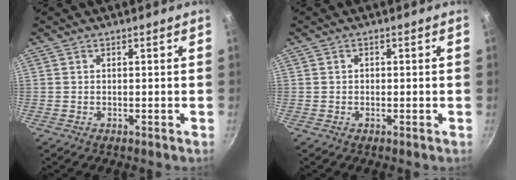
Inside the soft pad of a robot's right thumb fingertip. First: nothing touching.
{"total": 0.8, "force": [-0.1, 0.7, 0.4], "torque": [-0.004, 0.004, -0.001]}